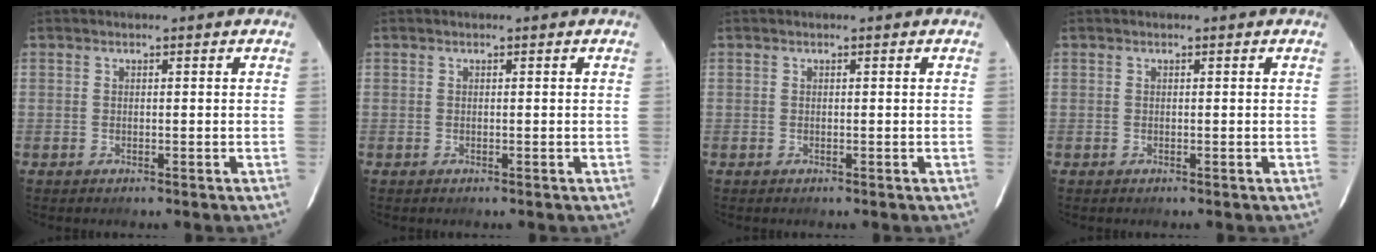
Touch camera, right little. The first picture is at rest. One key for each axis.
{"total": 0.0}
{"total": 0.0}
{"total": 0.0}